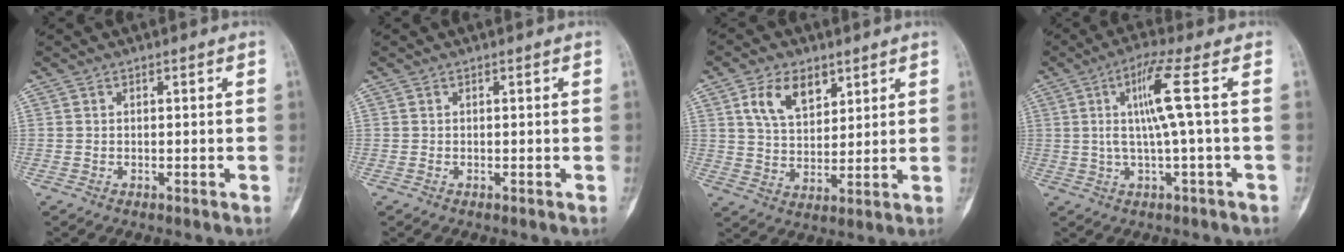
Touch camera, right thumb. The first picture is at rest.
{"total": 0.0}
{"total": 9.4, "force": [4.7, 5.6, 5.9], "torque": [-0.081, -0.021, 0.089]}
{"total": 8.0, "force": [1.0, -0.7, 7.9], "torque": [-0.171, 0.010, 0.018]}